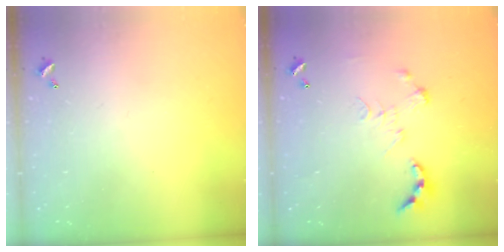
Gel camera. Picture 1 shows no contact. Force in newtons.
{"total": 0.0}